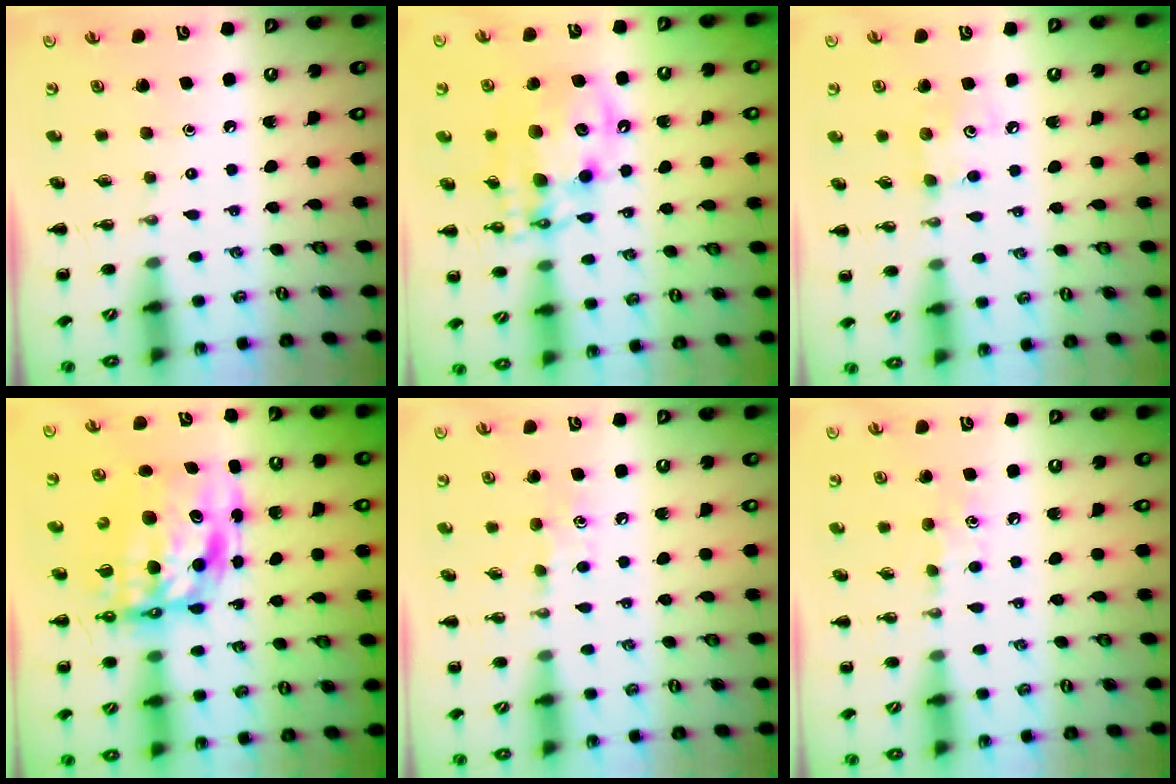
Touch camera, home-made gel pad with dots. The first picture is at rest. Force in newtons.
{"total": 14.1, "press": 13.7, "slide": 3.3}
{"total": 5.5, "press": 5.4, "slide": 1.2}
{"total": 12.9, "press": 12.4, "slide": 3.5}
{"total": 4.8, "press": 4.6, "slide": 1.5}
{"total": 4.8, "press": 4.6, "slide": 1.5}